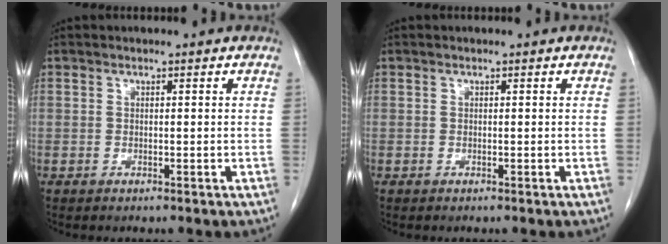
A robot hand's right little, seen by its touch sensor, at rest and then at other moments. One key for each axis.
{"total": 0.0}